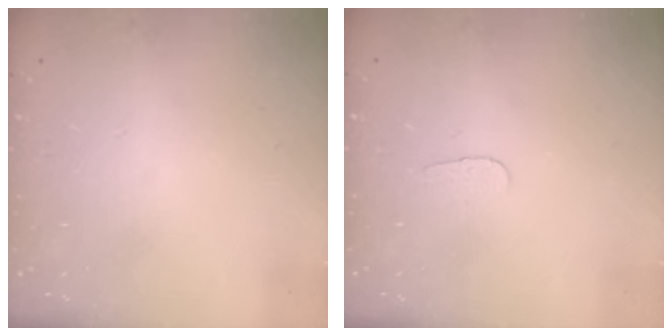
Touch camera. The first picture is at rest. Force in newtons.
{"total": 2.9, "press": 2.8, "slide": 0.3}